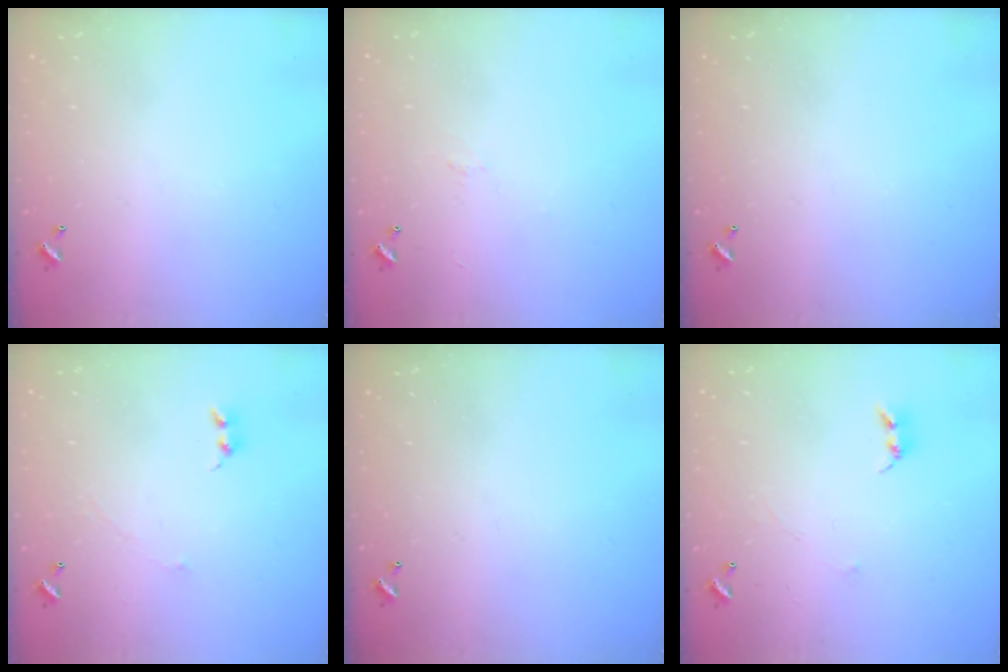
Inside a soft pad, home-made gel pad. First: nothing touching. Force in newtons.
{"total": 0.6, "press": 0.4, "slide": 0.5}
{"total": 0.0}
{"total": 1.1, "press": 0.9, "slide": 0.6}
{"total": 0.0}
{"total": 2.4, "press": 2.4, "slide": 0.4}